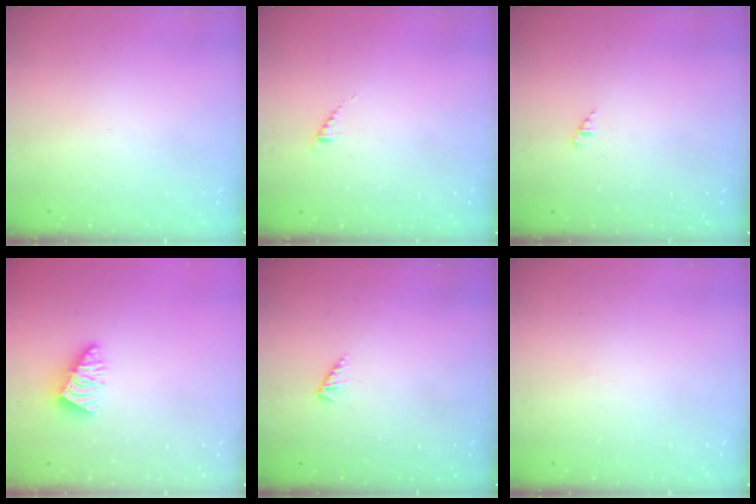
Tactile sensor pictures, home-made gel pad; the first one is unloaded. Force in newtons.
{"total": 2.6, "press": 2.6, "slide": 0.4}
{"total": 2.0, "press": 2.0, "slide": 0.4}
{"total": 2.4, "press": 2.4, "slide": 0.4}
{"total": 1.1, "press": 1.1, "slide": 0.3}
{"total": 0.0}